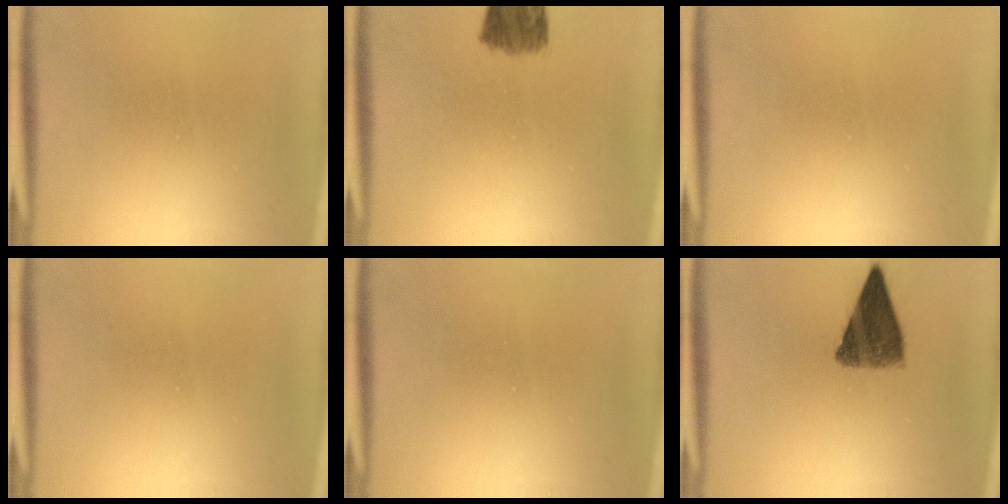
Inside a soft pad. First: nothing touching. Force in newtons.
{"total": 7.4}
{"total": 0.0}
{"total": 0.0}
{"total": 0.0}
{"total": 8.4}